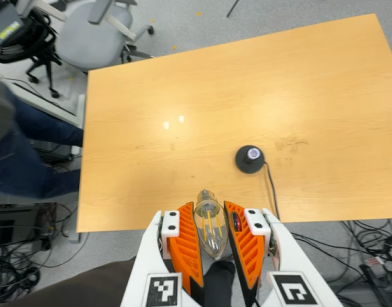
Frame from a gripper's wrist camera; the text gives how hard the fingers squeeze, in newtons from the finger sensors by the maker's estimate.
{"total": 17.2, "left": 19.1, "right": 15.2}